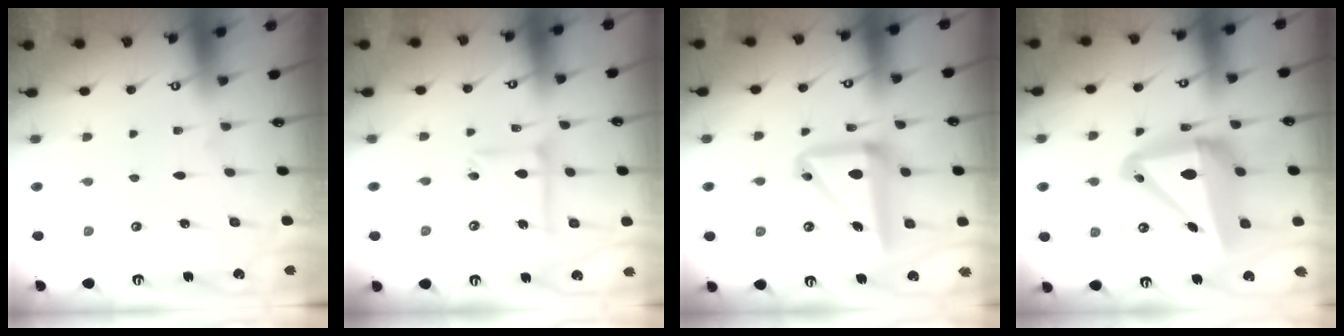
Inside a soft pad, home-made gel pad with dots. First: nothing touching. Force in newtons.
{"total": 11.6, "press": 11.5, "slide": 1.3}
{"total": 15.0, "press": 14.8, "slide": 2.6}
{"total": 18.3, "press": 18.1, "slide": 2.9}